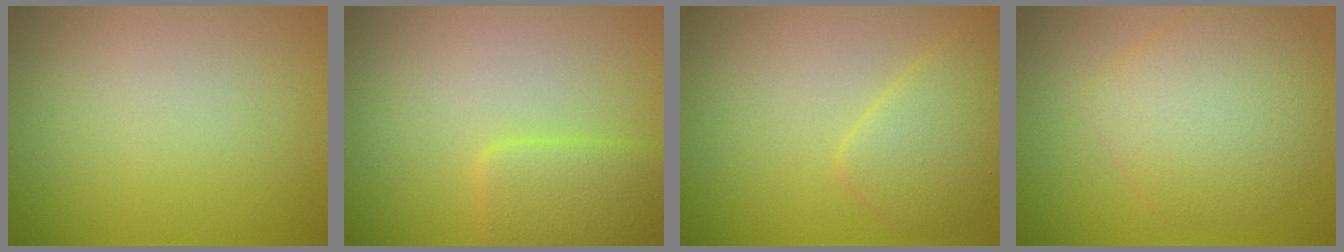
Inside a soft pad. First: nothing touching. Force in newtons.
{"total": 3.2, "press": 3.2, "slide": 0.0}
{"total": 3.2, "press": 3.2, "slide": 0.2}
{"total": 5.2, "press": 5.2, "slide": 0.1}